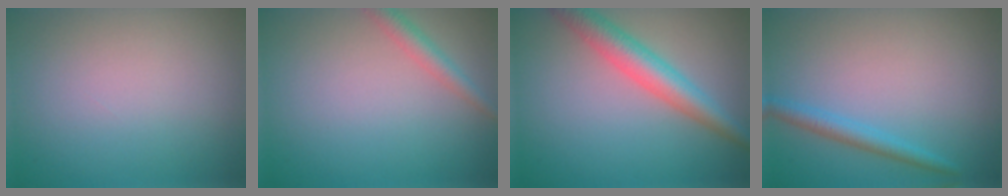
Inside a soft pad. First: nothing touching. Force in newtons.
{"total": 2.0, "press": 2.0, "slide": 0.0}
{"total": 4.4, "press": 4.4, "slide": 0.2}
{"total": 2.0, "press": 2.0, "slide": 0.1}